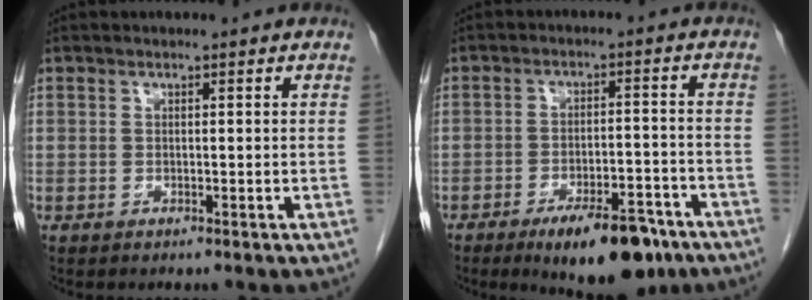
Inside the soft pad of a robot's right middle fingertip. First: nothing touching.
{"total": 11.7, "force": [-7.9, 3.6, 7.9], "torque": [-0.109, -0.005, -0.116]}